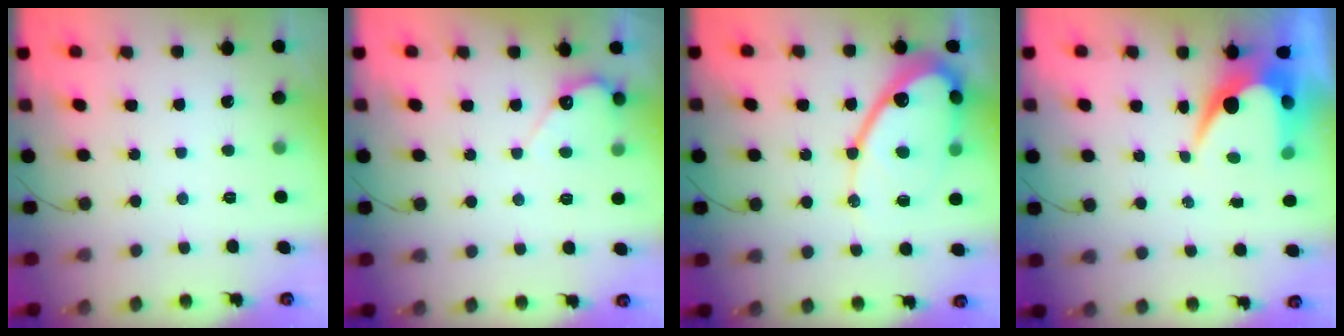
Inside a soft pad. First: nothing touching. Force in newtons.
{"total": 4.7, "press": 4.7, "slide": 0.4}
{"total": 17.5, "press": 17.4, "slide": 1.8}
{"total": 8.3, "press": 8.3, "slide": 0.7}